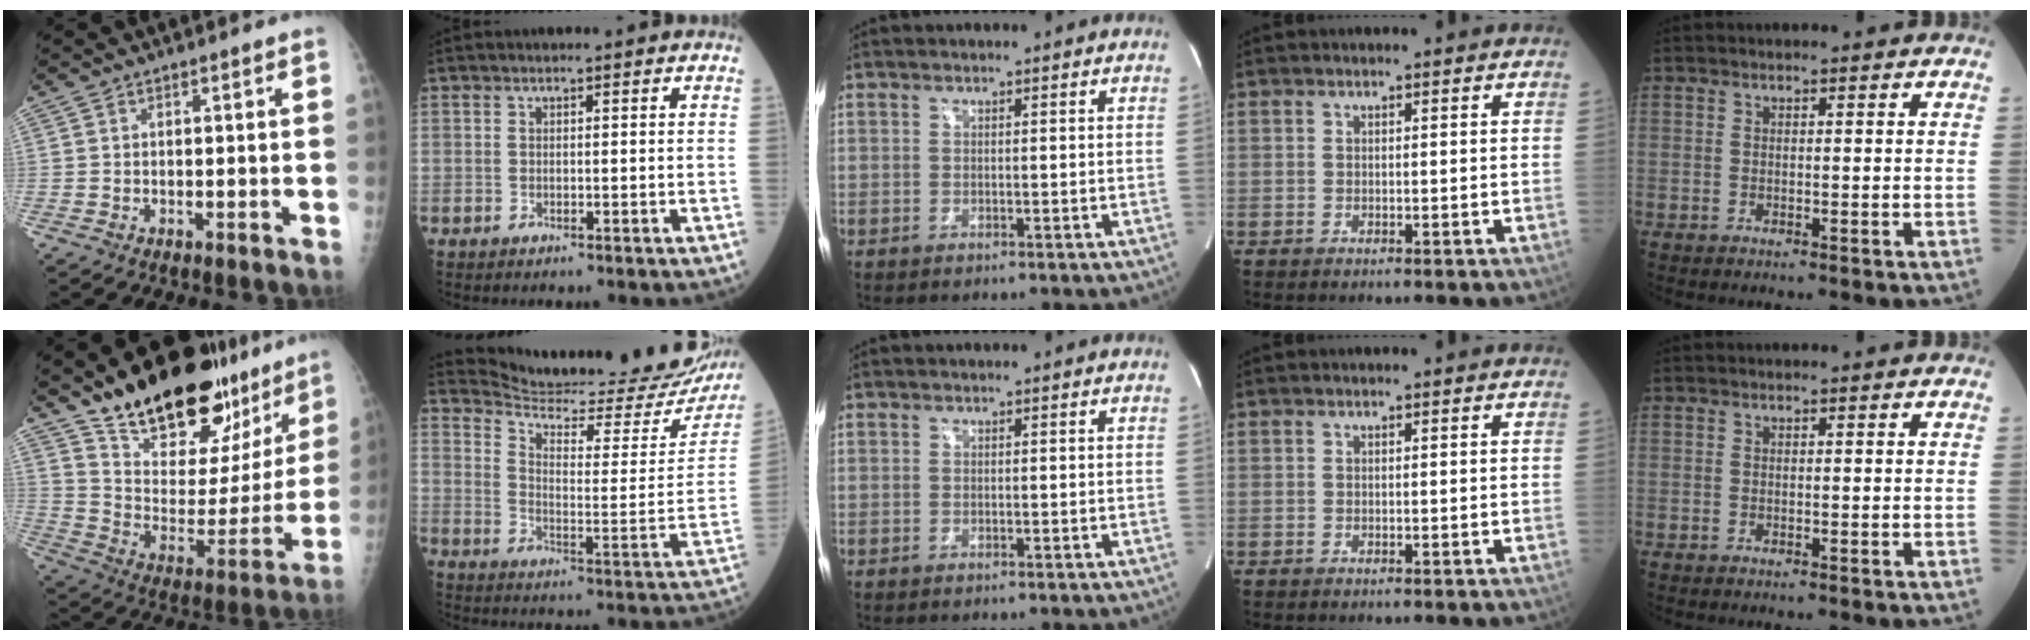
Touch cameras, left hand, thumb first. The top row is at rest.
{"thumb": {"total": 28.3, "force": [20.8, 12.4, 14.6], "torque": [-0.186, -0.096, 0.318]}, "index": {"total": 24.3, "force": [22.9, 2.6, 7.6], "torque": [-0.117, -0.087, 0.290]}}